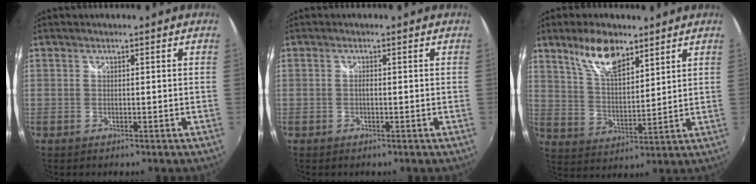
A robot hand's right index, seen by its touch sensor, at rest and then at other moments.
{"total": 0.7, "force": [-0.2, 0.3, 0.6], "torque": [-0.013, 0.002, -0.005]}
{"total": 10.2, "force": [6.9, 4.0, 6.4], "torque": [-0.116, 0.009, 0.134]}